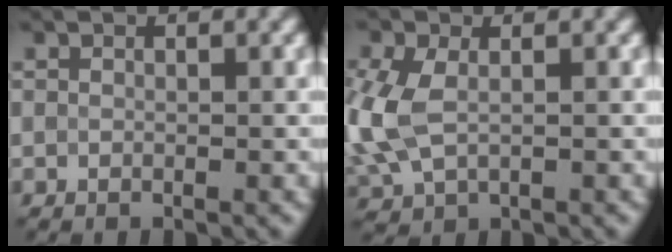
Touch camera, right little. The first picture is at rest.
{"total": 5.6, "force": [-0.1, 3.6, 4.2], "torque": [-0.126, -0.002, -0.004]}